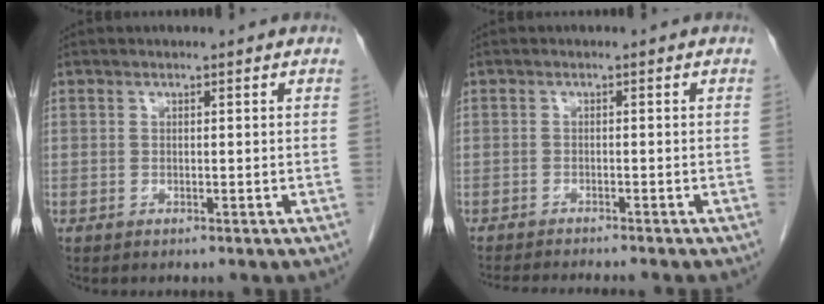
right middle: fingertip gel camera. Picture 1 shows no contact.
{"total": 7.2, "force": [-6.6, 0.0, 2.8], "torque": [-0.030, -0.015, -0.100]}